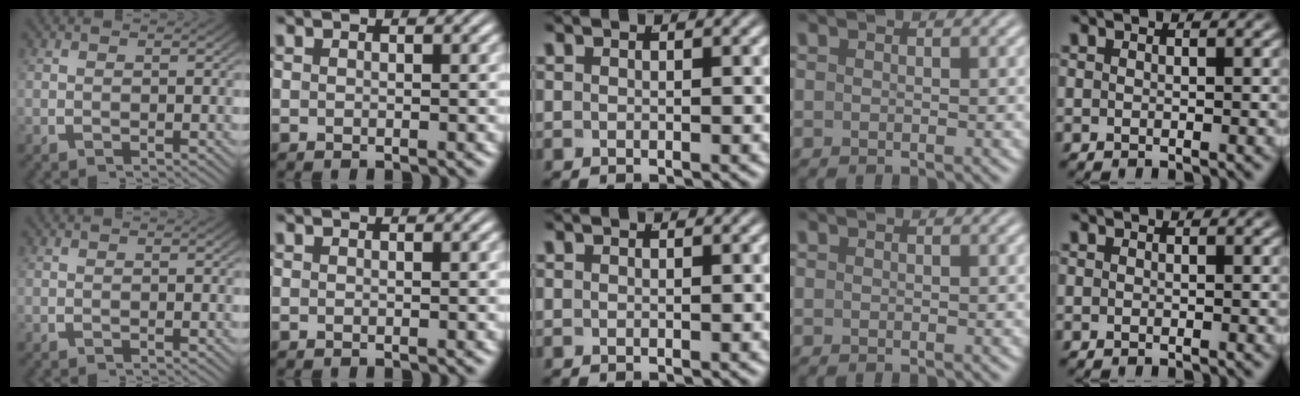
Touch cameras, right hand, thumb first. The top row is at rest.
{}